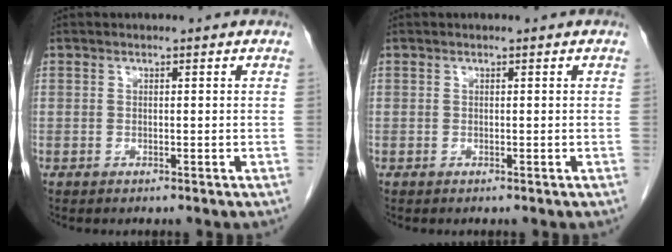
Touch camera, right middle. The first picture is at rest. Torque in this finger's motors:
{"motor_torque": [-0.01, -0.01, 0.00, 0.00]}